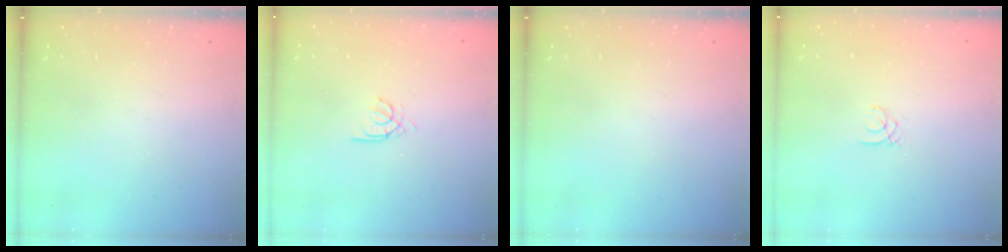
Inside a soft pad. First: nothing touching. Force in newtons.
{"total": 2.6, "press": 2.6, "slide": 0.4}
{"total": 0.0}
{"total": 1.0, "press": 1.0, "slide": 0.1}